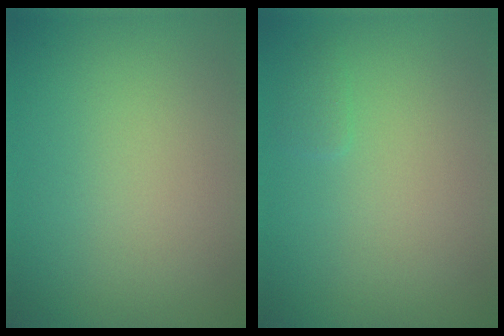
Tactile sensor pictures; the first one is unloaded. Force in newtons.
{"total": 0.6, "press": 0.6, "slide": 0.0}